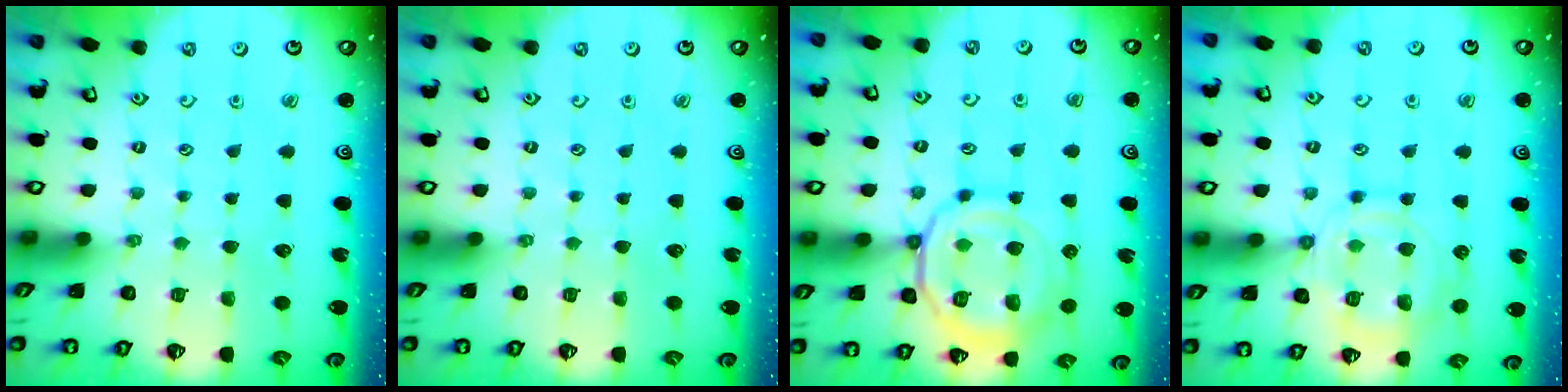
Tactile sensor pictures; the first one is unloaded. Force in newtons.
{"total": 0.0}
{"total": 16.7, "press": 16.6, "slide": 1.7}
{"total": 12.7, "press": 12.7, "slide": 1.2}